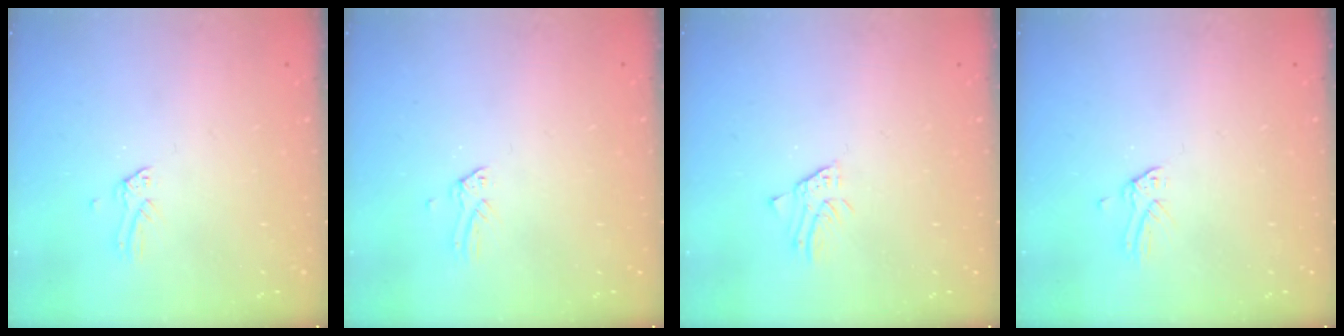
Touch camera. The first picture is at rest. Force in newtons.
{"total": 0.0}
{"total": 0.9, "press": 0.9, "slide": 0.1}
{"total": 0.0}